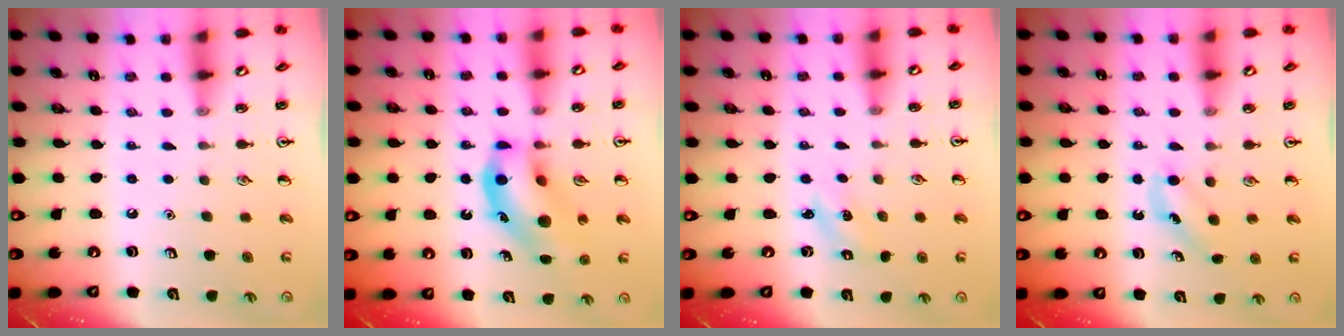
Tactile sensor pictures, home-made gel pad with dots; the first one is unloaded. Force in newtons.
{"total": 14.4, "press": 13.8, "slide": 4.0}
{"total": 1.4, "press": 1.3, "slide": 0.5}
{"total": 3.5, "press": 3.2, "slide": 1.2}